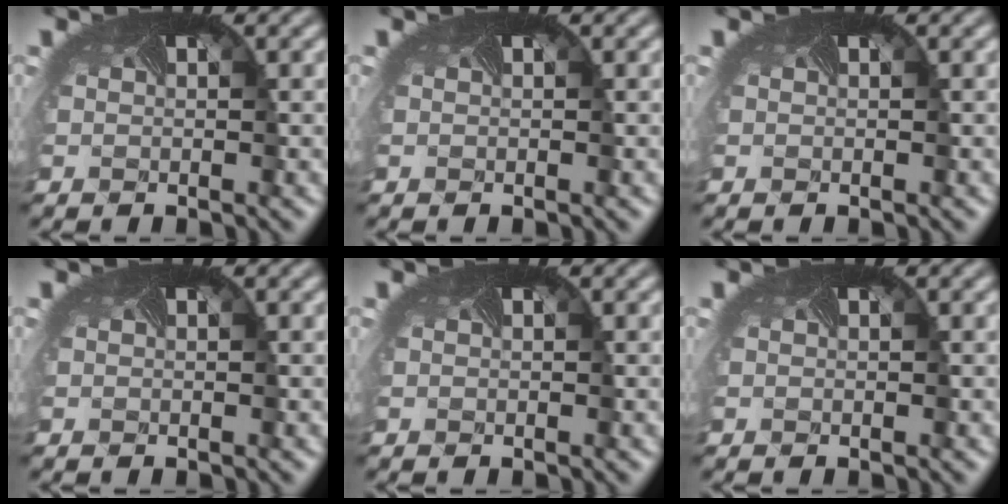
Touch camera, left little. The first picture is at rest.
{"total": 0.0}
{"total": 0.0}
{"total": 0.0}
{"total": 0.0}
{"total": 0.0}